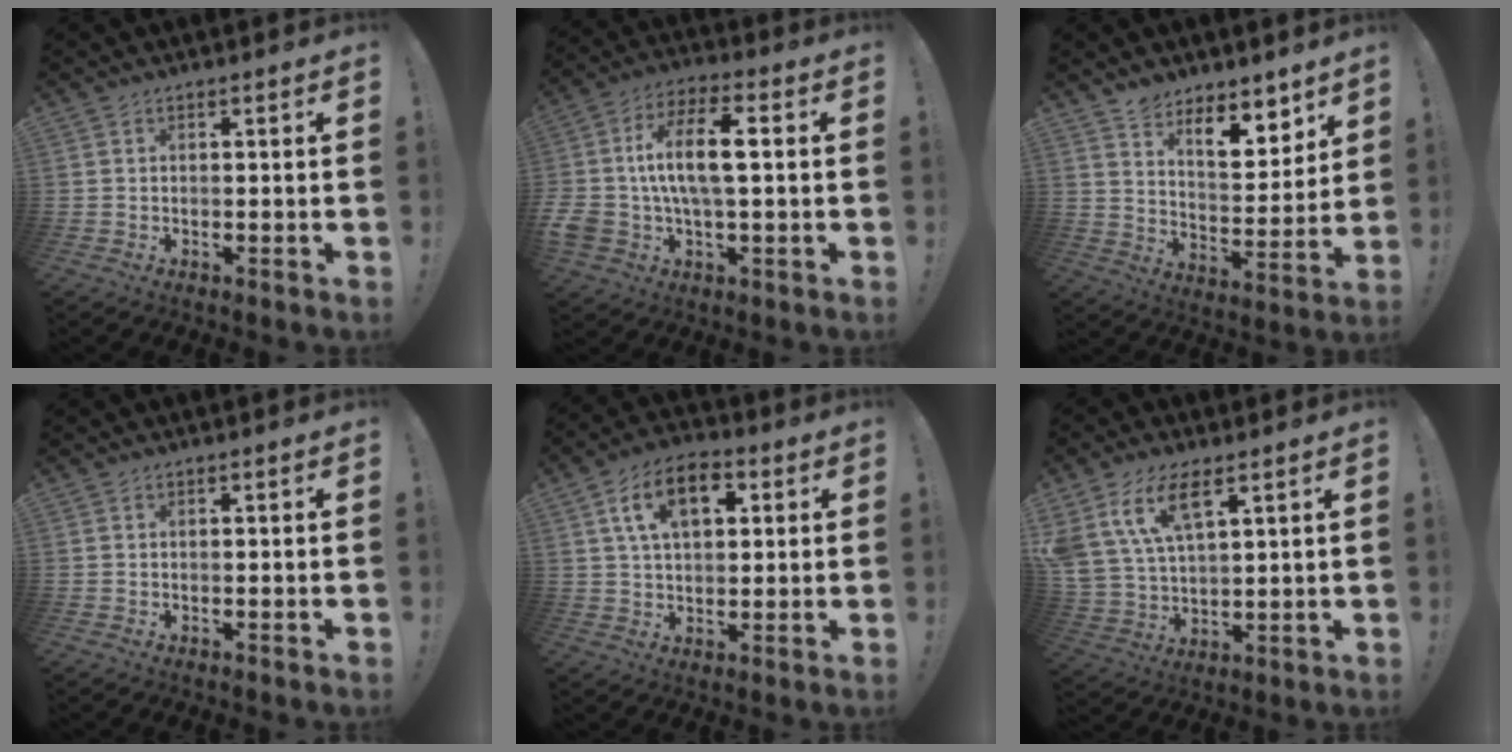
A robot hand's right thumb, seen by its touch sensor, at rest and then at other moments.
{"total": 14.1, "force": [0.6, 7.1, 12.2], "torque": [-0.225, 0.012, 0.008]}
{"total": 10.3, "force": [8.4, 4.0, 4.5], "torque": [-0.055, -0.069, 0.153]}
{"total": 0.0}
{"total": 13.2, "force": [4.5, 7.8, 9.7], "torque": [-0.151, 0.011, 0.080]}
{"total": 12.8, "force": [7.4, 5.9, 8.7], "torque": [-0.183, -0.026, 0.136]}